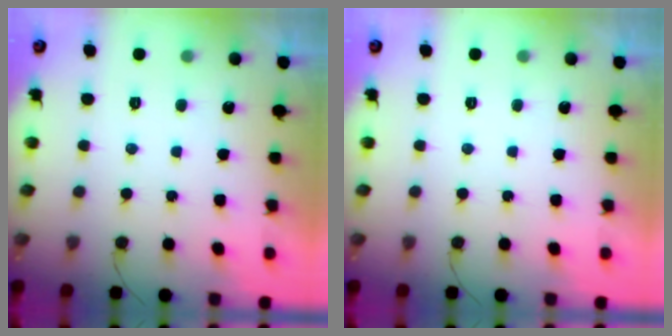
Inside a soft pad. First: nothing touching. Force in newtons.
{"total": 0.0}